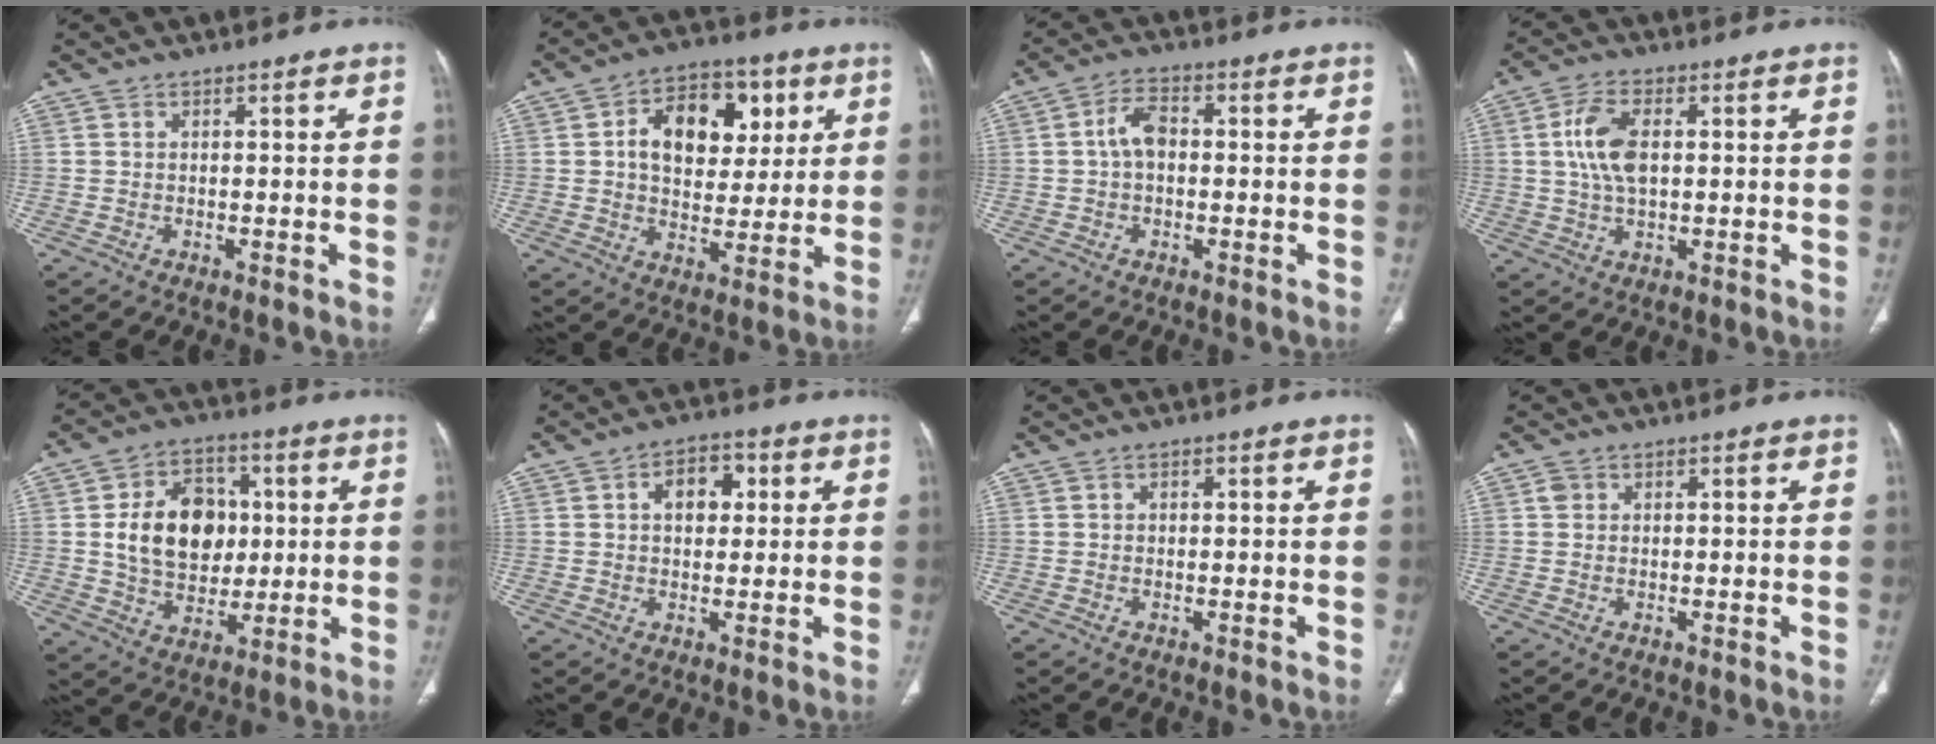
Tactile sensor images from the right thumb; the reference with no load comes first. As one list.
[{"total": 15.0, "force": [4.1, 10.2, 10.2], "torque": [-0.111, 0.004, 0.064]}, {"total": 5.0, "force": [0.0, 3.1, 3.9], "torque": [-0.067, 0.014, -0.008]}, {"total": 8.0, "force": [1.2, 4.2, 6.7], "torque": [-0.140, 0.005, 0.023]}, {"total": 15.6, "force": [1.9, 11.8, 10.0], "torque": [-0.121, 0.002, 0.038]}, {"total": 6.7, "force": [1.7, 4.5, 4.7], "torque": [-0.046, 0.007, 0.020]}, {"total": 0.6, "force": [0.1, 0.5, 0.3], "torque": [0.000, 0.001, 0.000]}, {"total": 1.3, "force": [0.4, 1.1, 0.5], "torque": [-0.003, 0.004, 0.006]}]